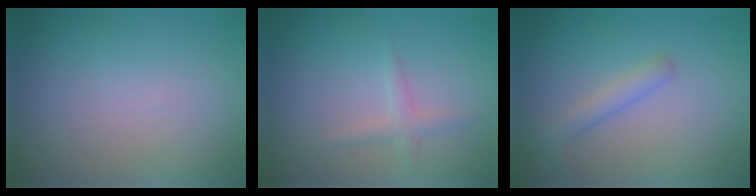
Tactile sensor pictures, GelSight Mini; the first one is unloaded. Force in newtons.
{"total": 1.3, "press": 1.3, "slide": 0.1}
{"total": 1.9, "press": 1.9, "slide": 0.0}